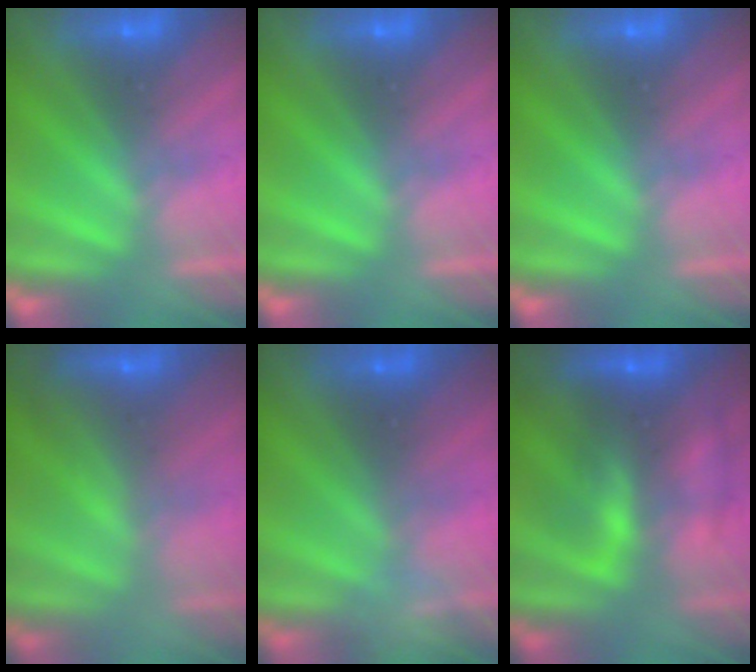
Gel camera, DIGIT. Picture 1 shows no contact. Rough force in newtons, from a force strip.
{"total": 0.0}
{"total": 0.0}
{"total": 3.1}
{"total": 2.3}
{"total": 7.3}